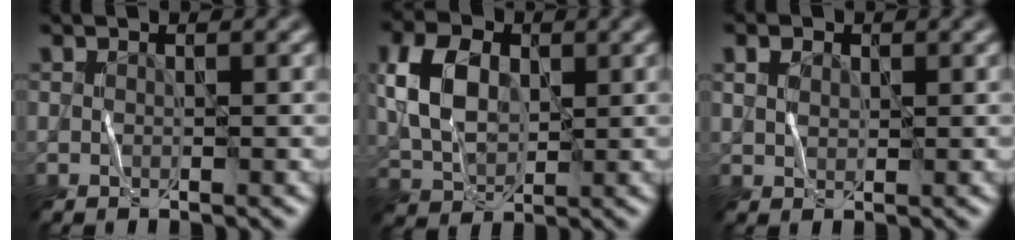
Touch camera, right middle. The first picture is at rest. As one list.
[{"total": 6.4, "force": [0.8, 4.4, 4.6], "torque": [-0.102, 0.008, 0.012]}, {"total": 1.7, "force": [0.5, 1.3, 1.0], "torque": [-0.021, 0.003, 0.009]}]